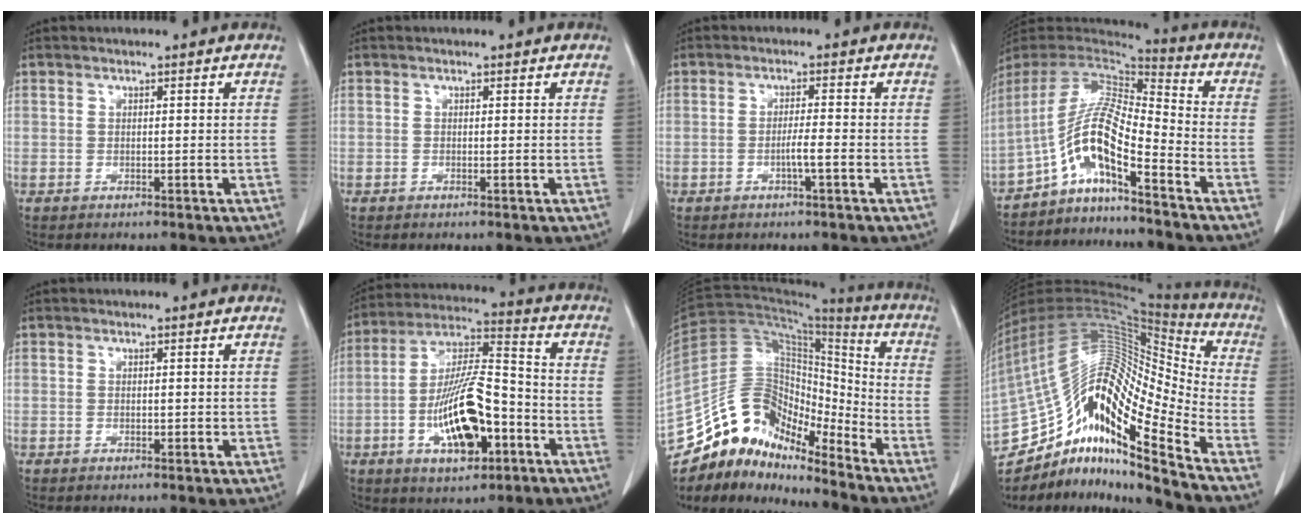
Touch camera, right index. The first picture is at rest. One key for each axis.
{"total": 0.0}
{"total": 3.4, "fx": -1.3, "fy": -0.2, "fz": 3.1, "tx": -0.050, "ty": 0.000, "tz": -0.025}
{"total": 10.9, "fx": -6.6, "fy": 1.1, "fz": 8.6, "tx": -0.161, "ty": 0.019, "tz": -0.123}
{"total": 0.6, "fx": 0.0, "fy": 0.5, "fz": 0.4, "tx": -0.004, "ty": 0.000, "tz": 0.002}
{"total": 15.3, "fx": -5.0, "fy": 5.0, "fz": 13.6, "tx": -0.257, "ty": 0.009, "tz": -0.081}
{"total": 14.7, "fx": -12.5, "fy": 5.6, "fz": 5.4, "tx": -0.082, "ty": 0.079, "tz": -0.225}
{"total": 24.5, "fx": -15.3, "fy": 5.1, "fz": 18.5, "tx": -0.350, "ty": 0.032, "tz": -0.274}